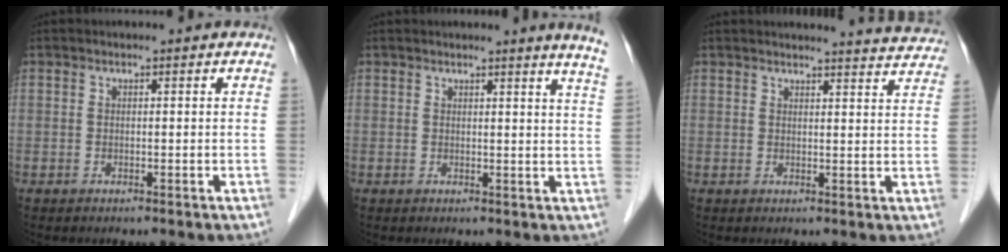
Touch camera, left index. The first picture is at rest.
{"total": 6.0, "force": [5.4, -1.1, 2.5], "torque": [-0.025, -0.044, 0.034]}
{"total": 9.3, "force": [9.2, 0.1, 1.3], "torque": [-0.009, -0.026, 0.086]}